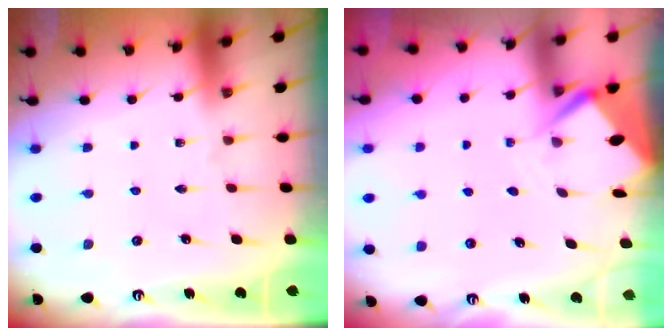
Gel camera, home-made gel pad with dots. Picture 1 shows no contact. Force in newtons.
{"total": 3.6, "press": 3.6, "slide": 0.4}